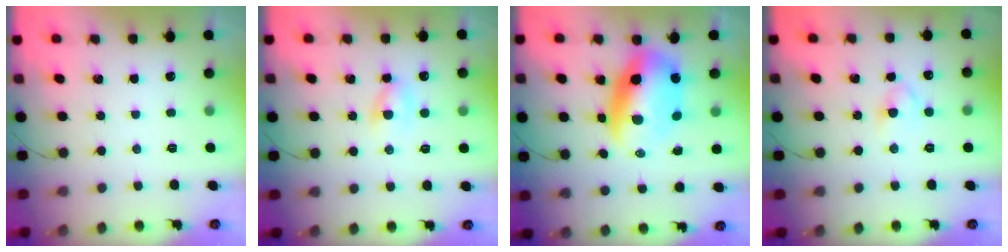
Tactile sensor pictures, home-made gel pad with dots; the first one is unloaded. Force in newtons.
{"total": 2.2, "press": 2.0, "slide": 0.9}
{"total": 12.2, "press": 11.8, "slide": 3.0}
{"total": 3.9, "press": 3.6, "slide": 1.5}